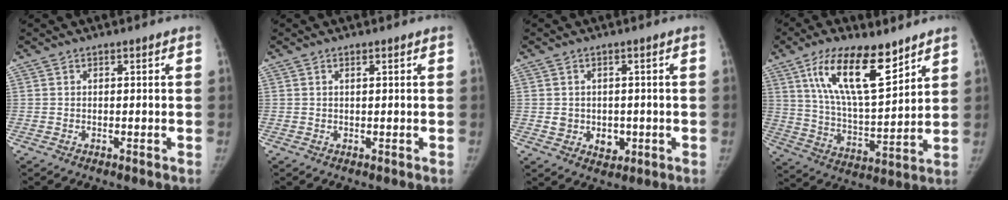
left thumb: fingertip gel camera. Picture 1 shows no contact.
{"total": 0.6, "force": [0.3, 0.1, 0.5], "torque": [-0.010, 0.001, 0.005]}
{"total": 4.9, "force": [-0.7, 4.1, 2.5], "torque": [-0.015, 0.002, 0.001]}
{"total": 17.0, "force": [9.9, 6.1, 12.5], "torque": [-0.191, -0.049, 0.186]}